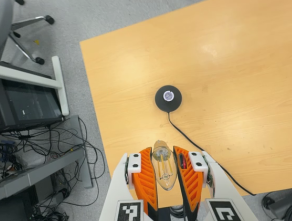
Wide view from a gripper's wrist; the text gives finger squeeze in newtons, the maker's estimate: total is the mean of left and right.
{"total": 22.8, "left": 24.5, "right": 21.0}